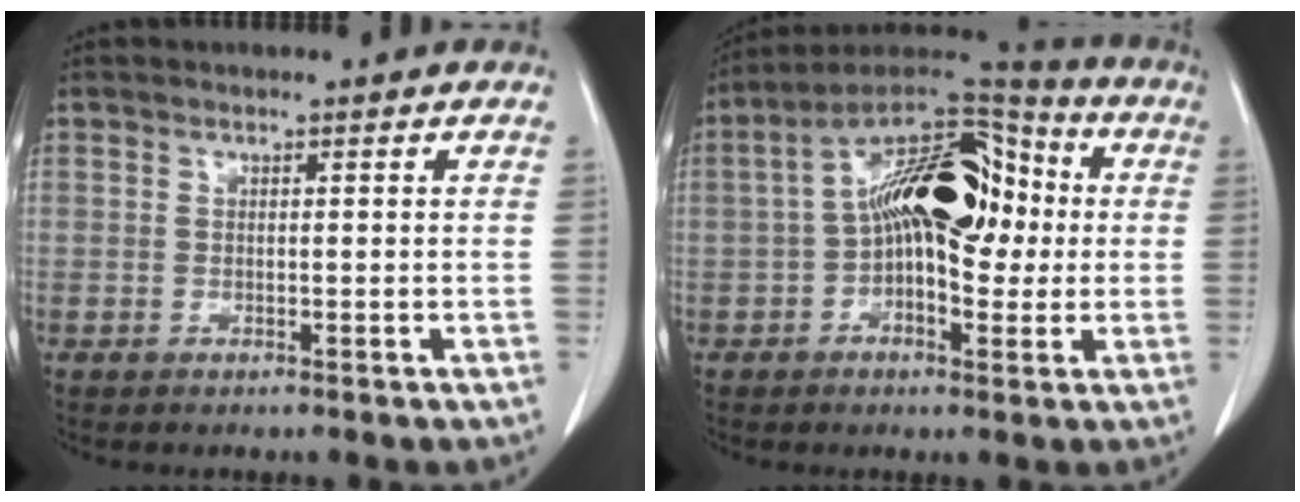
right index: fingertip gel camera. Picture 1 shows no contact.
{"total": 16.8, "force": [1.1, 7.9, 14.8], "torque": [-0.257, 0.054, 0.015]}